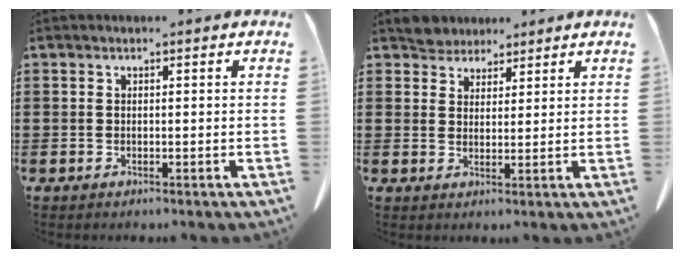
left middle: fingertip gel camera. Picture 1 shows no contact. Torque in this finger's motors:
{"motor_torque": [0.01, 0.00, 0.00, 0.00]}